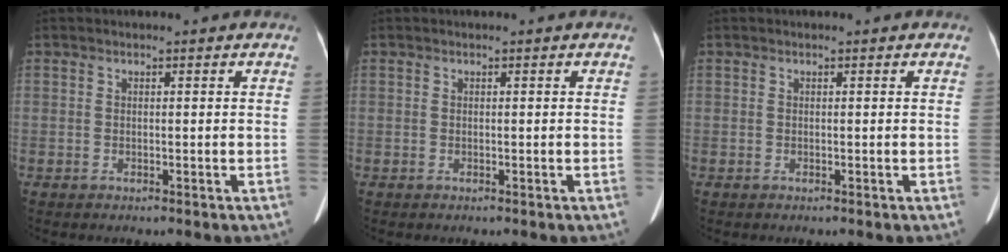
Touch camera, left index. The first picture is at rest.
{"total": 0.0}
{"total": 0.0}